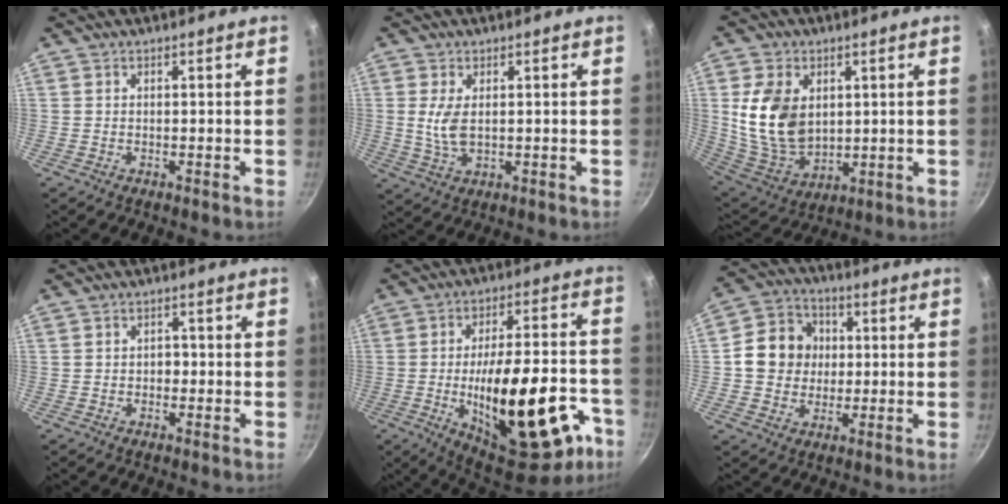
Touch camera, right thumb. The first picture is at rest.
{"total": 5.4, "force": [0.7, 2.8, 4.5], "torque": [-0.092, -0.008, 0.018]}
{"total": 15.2, "force": [2.8, 10.6, 10.6], "torque": [-0.183, -0.028, 0.068]}
{"total": 2.0, "force": [-0.4, 1.6, 1.1], "torque": [-0.006, 0.008, -0.008]}
{"total": 28.3, "force": [-10.0, 11.7, 23.8], "torque": [-0.297, 0.036, -0.125]}
{"total": 11.5, "force": [0.8, 10.3, 5.1], "torque": [-0.055, 0.017, 0.001]}